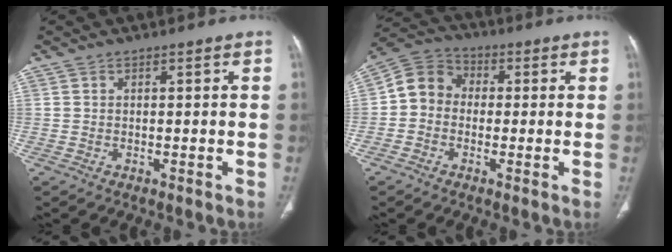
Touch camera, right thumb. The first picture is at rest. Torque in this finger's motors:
{"motor_torque": [0.04, 0.15, 0.72, -0.33, 0.05]}